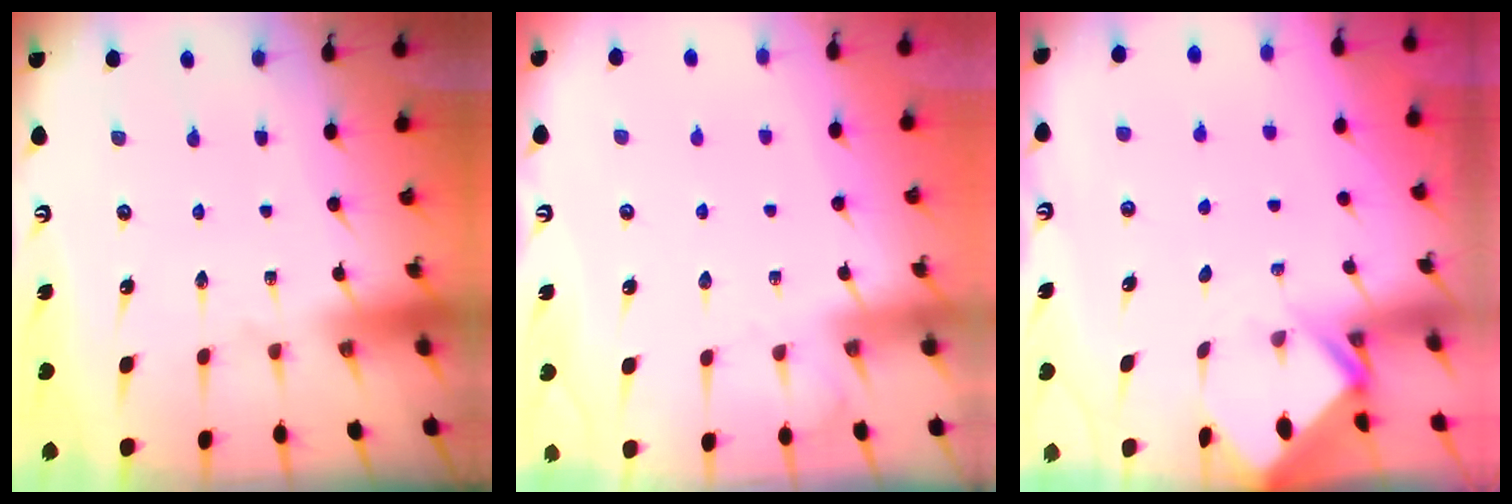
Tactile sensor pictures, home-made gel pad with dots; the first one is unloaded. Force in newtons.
{"total": 3.0, "press": 3.0, "slide": 0.5}
{"total": 2.7, "press": 2.7, "slide": 0.1}